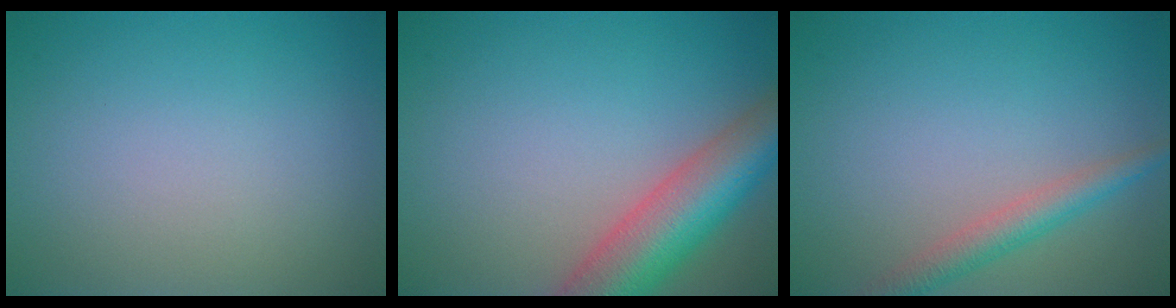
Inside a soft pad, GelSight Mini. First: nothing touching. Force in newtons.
{"total": 8.2, "press": 8.2, "slide": 0.3}
{"total": 2.9, "press": 2.9, "slide": 0.1}